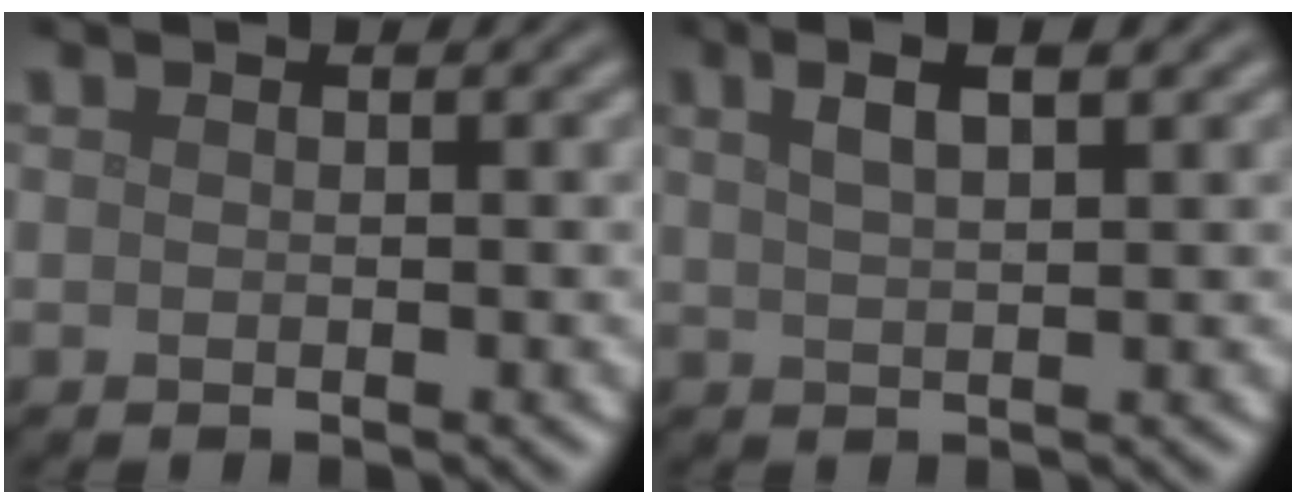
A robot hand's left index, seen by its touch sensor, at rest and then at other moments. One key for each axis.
{"total": 3.6, "fx": 2.0, "fy": 1.1, "fz": 2.8, "tx": -0.042, "ty": 0.010, "tz": 0.029}